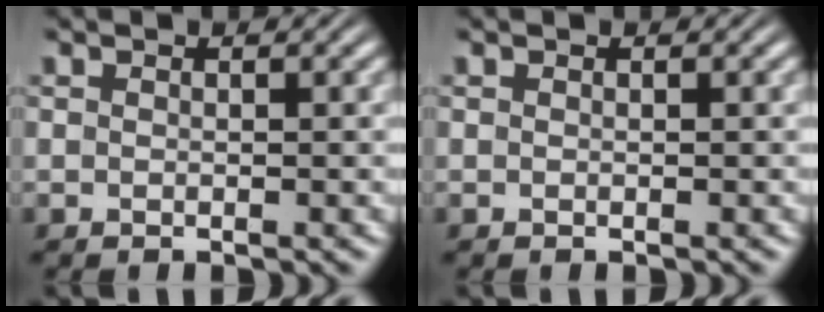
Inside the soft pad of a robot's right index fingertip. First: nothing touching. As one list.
[{"total": 0.0}]